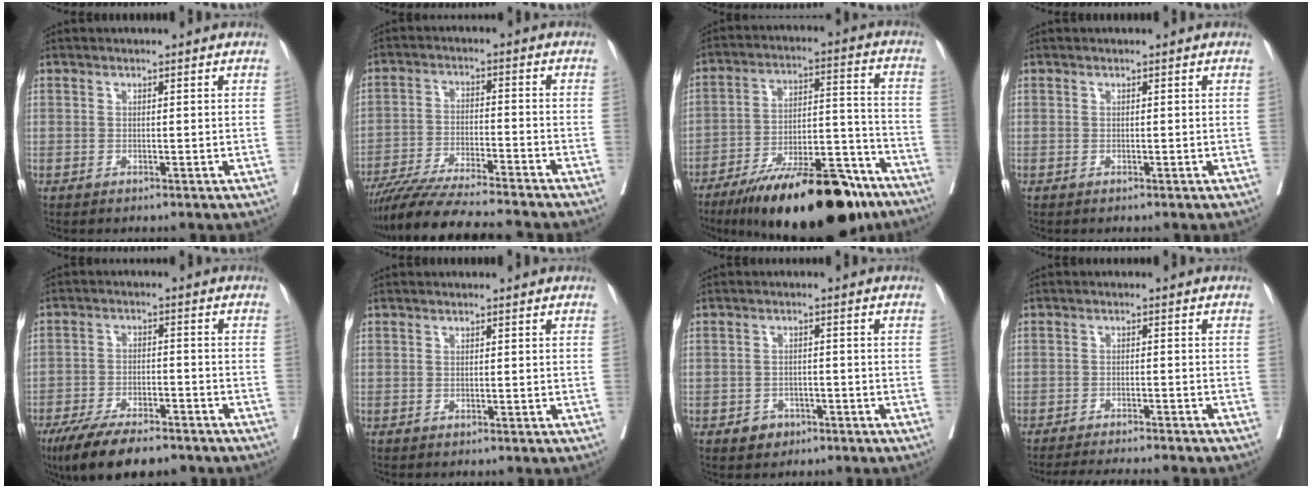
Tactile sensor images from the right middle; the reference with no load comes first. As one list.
[{"total": 14.6, "force": [-13.1, -0.4, 6.6], "torque": [-0.102, -0.022, -0.213]}, {"total": 21.7, "force": [-16.1, 5.0, 13.6], "torque": [-0.162, 0.016, -0.257]}, {"total": 0.0}, {"total": 12.0, "force": [-9.3, 3.2, 6.9], "torque": [-0.108, -0.018, -0.150]}, {"total": 0.0}, {"total": 2.3, "force": [-1.4, 1.6, 0.8], "torque": [-0.009, 0.005, -0.016]}, {"total": 9.9, "force": [-9.0, 0.0, 4.1], "torque": [-0.047, -0.015, -0.122]}]